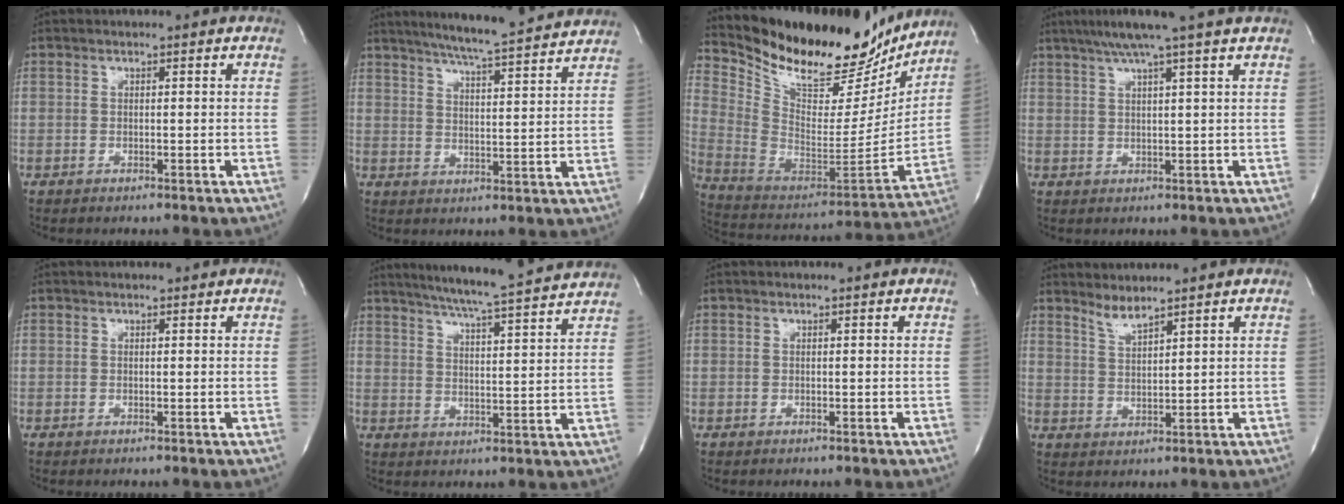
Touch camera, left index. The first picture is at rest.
{"total": 15.5, "force": [14.0, 0.1, 6.7], "torque": [-0.112, 0.002, 0.189]}
{"total": 25.2, "force": [21.9, 7.1, 10.3], "torque": [-0.191, -0.034, 0.338]}
{"total": 7.1, "force": [5.5, -1.8, 4.1], "torque": [-0.064, 0.014, 0.079]}
{"total": 0.7, "force": [0.6, 0.2, 0.0], "torque": [-0.009, 0.003, 0.010]}
{"total": 17.1, "force": [15.6, -0.4, 7.1], "torque": [-0.123, -0.010, 0.208]}
{"total": 0.0}
{"total": 2.9, "force": [2.8, -0.2, 0.9], "torque": [-0.021, -0.011, 0.057]}